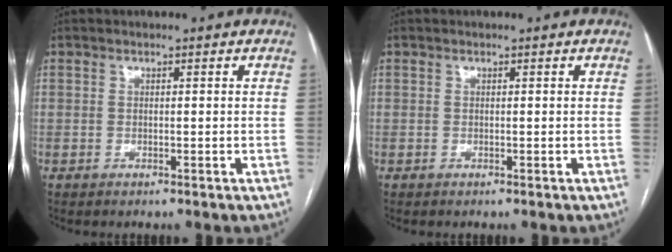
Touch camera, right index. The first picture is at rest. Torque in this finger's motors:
{"motor_torque": [0.00, 0.00, 0.00, 0.00]}